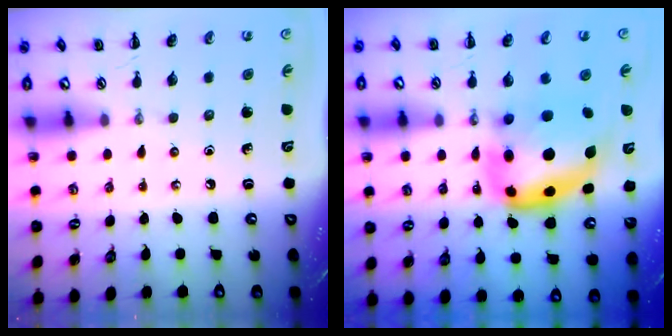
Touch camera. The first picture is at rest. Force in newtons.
{"total": 13.1, "press": 12.8, "slide": 3.2}